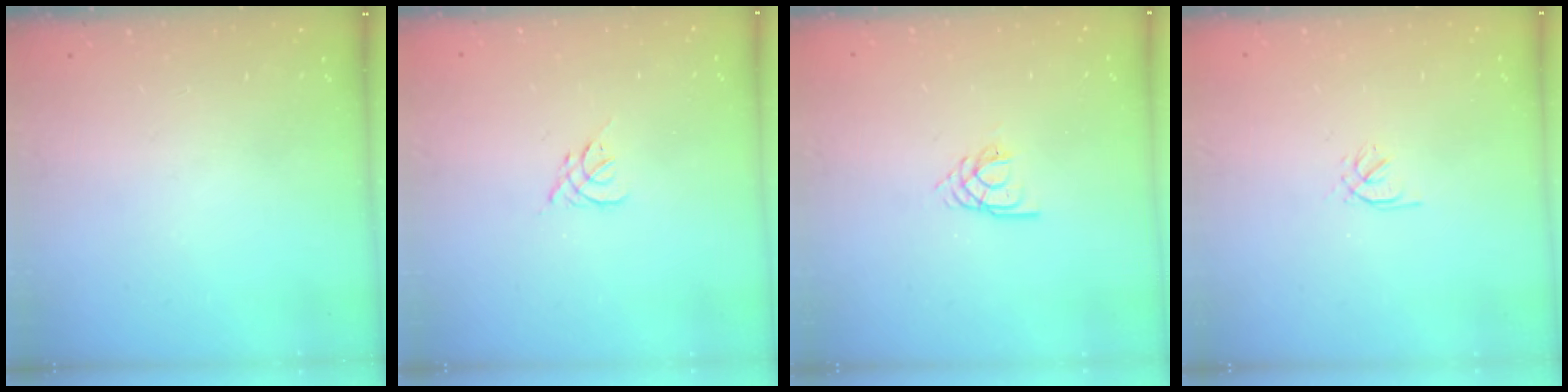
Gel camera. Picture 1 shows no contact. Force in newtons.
{"total": 1.3, "press": 1.2, "slide": 0.6}
{"total": 2.6, "press": 2.6, "slide": 0.3}
{"total": 0.5, "press": 0.3, "slide": 0.4}